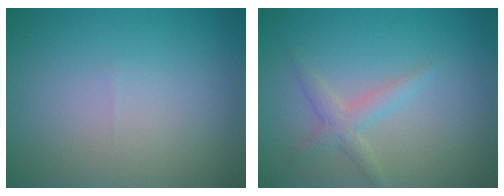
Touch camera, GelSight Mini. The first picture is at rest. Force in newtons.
{"total": 2.0, "press": 2.0, "slide": 0.0}